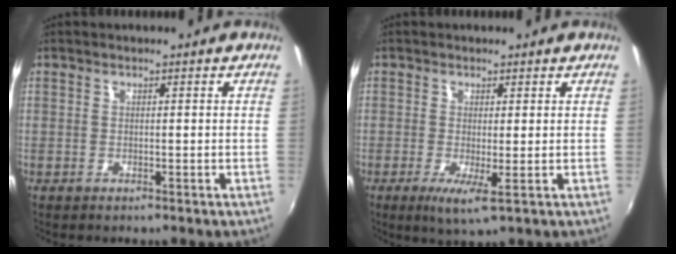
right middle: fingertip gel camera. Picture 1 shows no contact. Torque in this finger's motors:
{"motor_torque": [-0.26, -0.63, -0.04, 0.00]}